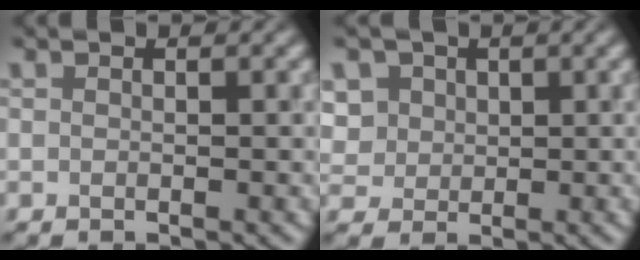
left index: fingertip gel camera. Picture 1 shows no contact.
{"total": 3.5, "force": [1.5, 3.1, 0.9], "torque": [-0.060, 0.016, 0.046]}